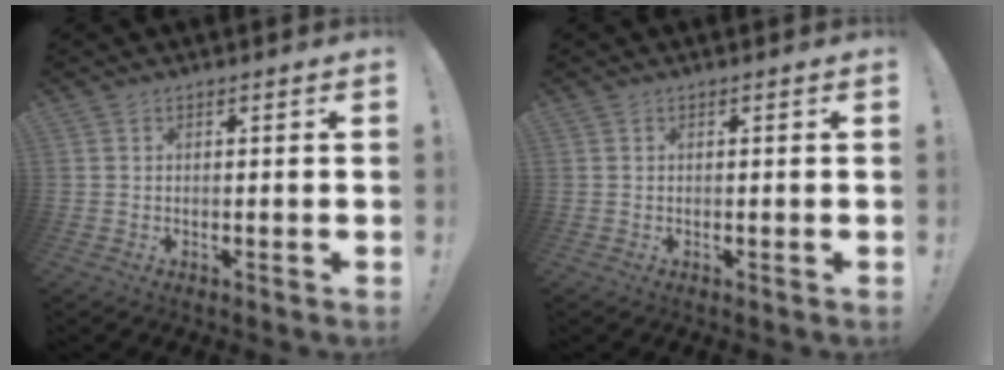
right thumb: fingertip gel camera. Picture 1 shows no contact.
{"total": 0.0}